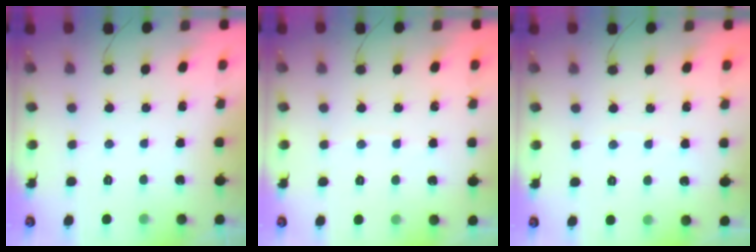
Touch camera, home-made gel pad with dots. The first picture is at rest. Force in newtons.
{"total": 2.6, "press": 2.6, "slide": 0.3}
{"total": 2.6, "press": 2.6, "slide": 0.3}